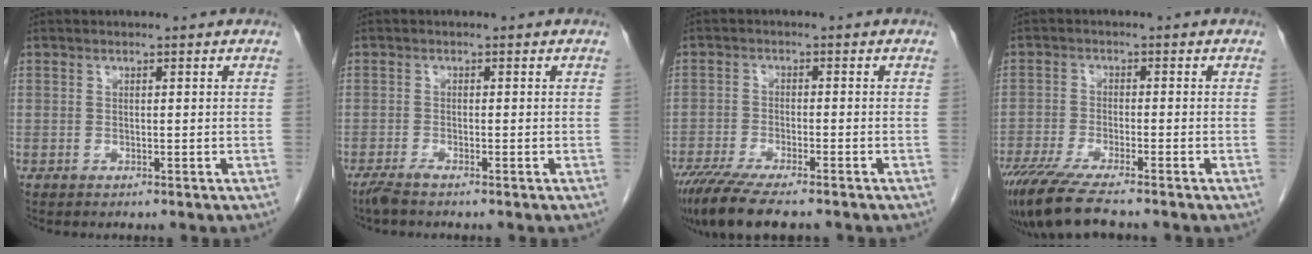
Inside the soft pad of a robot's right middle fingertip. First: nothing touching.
{"total": 1.8, "force": [-1.5, -0.1, 1.0], "torque": [-0.028, -0.006, -0.032]}
{"total": 11.4, "force": [-9.2, 1.8, 6.5], "torque": [-0.103, -0.024, -0.147]}
{"total": 9.8, "force": [-7.7, 0.9, 5.9], "torque": [-0.099, -0.024, -0.130]}